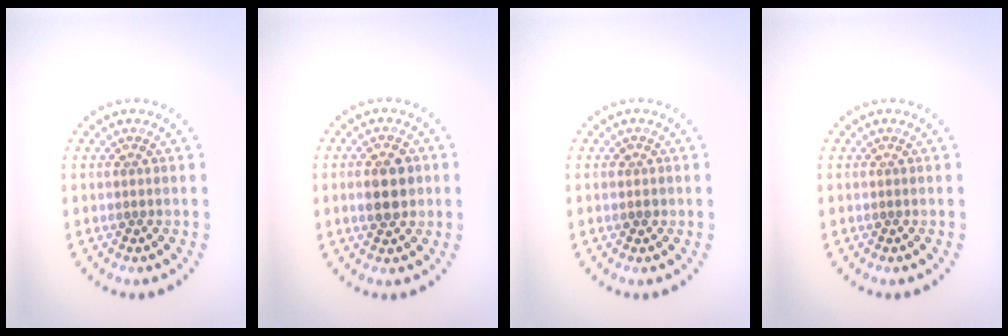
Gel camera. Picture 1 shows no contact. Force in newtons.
{"total": 3.8, "press": 3.8, "slide": 0.2}
{"total": 0.8, "press": 0.8, "slide": 0.2}
{"total": 0.0}